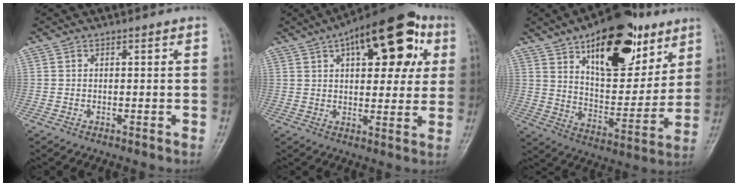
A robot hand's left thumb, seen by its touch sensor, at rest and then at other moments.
{"total": 20.7, "force": [8.0, 9.6, 16.5], "torque": [-0.197, 0.009, 0.109]}
{"total": 24.3, "force": [13.1, 11.8, 16.7], "torque": [-0.203, -0.047, 0.209]}